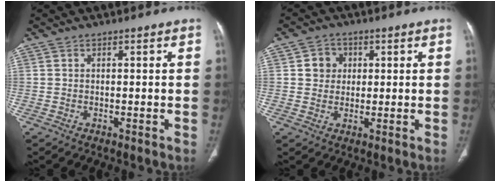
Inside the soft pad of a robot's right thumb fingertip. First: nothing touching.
{"total": 4.4, "force": [1.0, 4.1, 1.4], "torque": [0.002, 0.002, 0.013]}